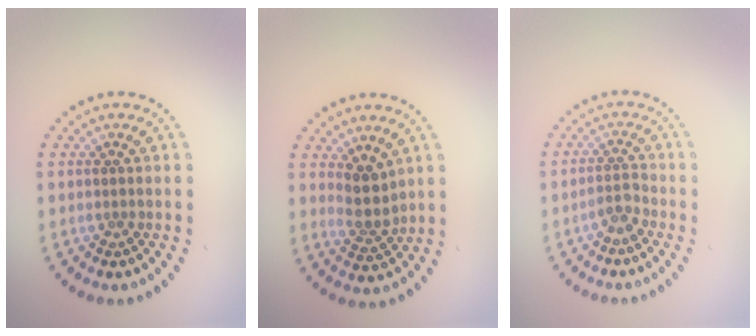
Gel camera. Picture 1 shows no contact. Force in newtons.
{"total": 2.5, "press": 1.9, "slide": 1.6}
{"total": 1.6, "press": 1.3, "slide": 0.9}